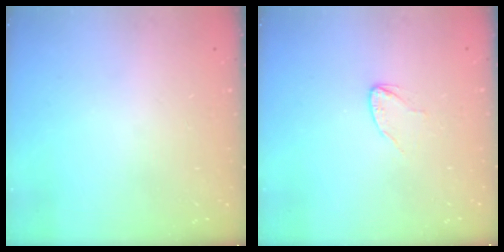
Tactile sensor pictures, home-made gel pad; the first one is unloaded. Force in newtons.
{"total": 2.9, "press": 2.9, "slide": 0.2}